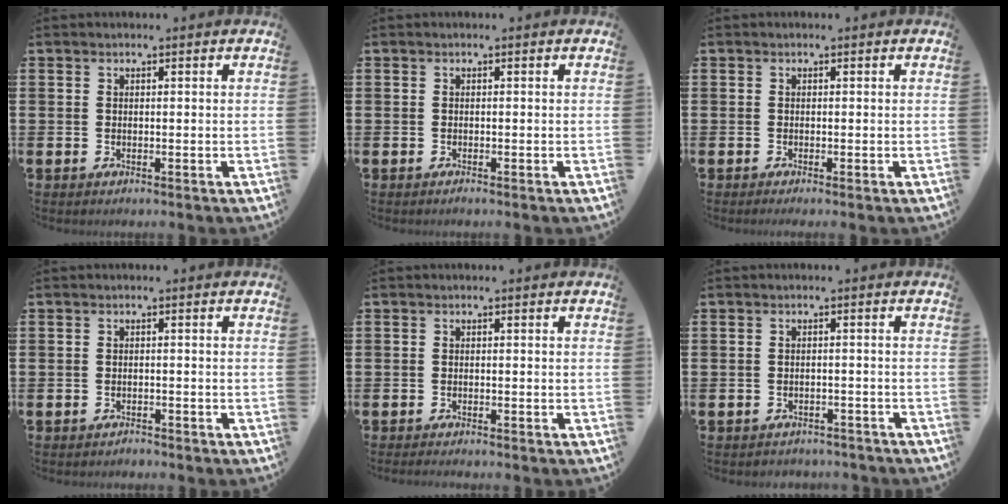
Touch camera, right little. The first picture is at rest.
{"total": 0.0}
{"total": 0.0}
{"total": 0.8, "force": [-0.8, 0.1, -0.1], "torque": [-0.001, 0.000, -0.017]}
{"total": 0.5, "force": [-0.5, 0.0, 0.2], "torque": [-0.002, -0.003, -0.009]}
{"total": 1.2, "force": [-1.1, 0.2, -0.1], "torque": [-0.002, 0.004, -0.026]}